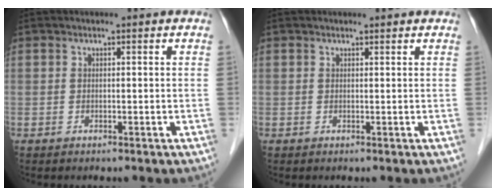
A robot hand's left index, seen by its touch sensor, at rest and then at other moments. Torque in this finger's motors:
{"motor_torque": [-0.05, 0.04, -0.29, -0.01]}